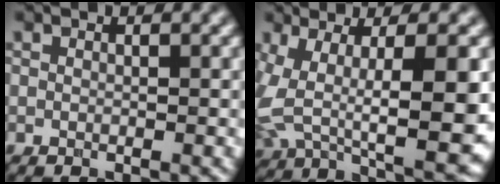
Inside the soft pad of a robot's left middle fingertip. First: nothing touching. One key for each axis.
{"total": 12.0, "fx": -0.1, "fy": 5.6, "fz": 10.6, "tx": -0.202, "ty": -0.021, "tz": 0.011}